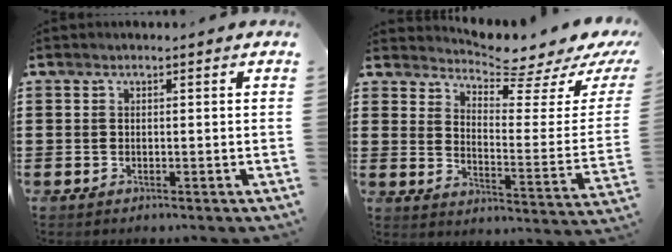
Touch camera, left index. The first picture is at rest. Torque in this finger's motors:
{"motor_torque": [2.14, 0.00, 0.36, 0.01]}